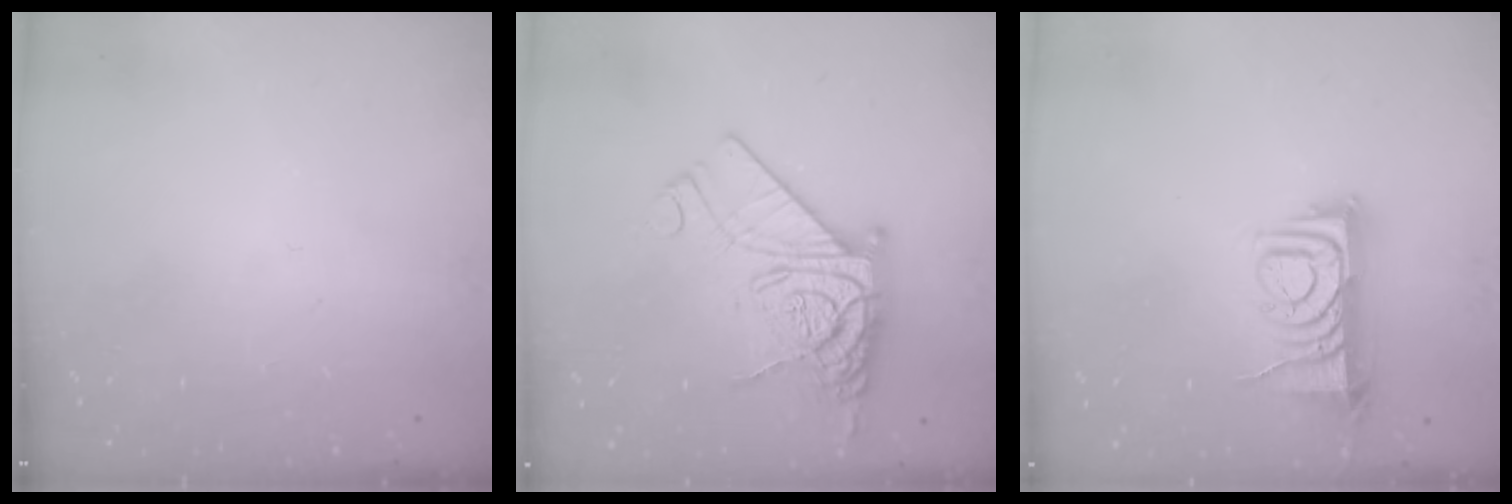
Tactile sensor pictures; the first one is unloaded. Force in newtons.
{"total": 16.9, "press": 16.8, "slide": 1.7}
{"total": 9.0, "press": 9.0, "slide": 0.7}